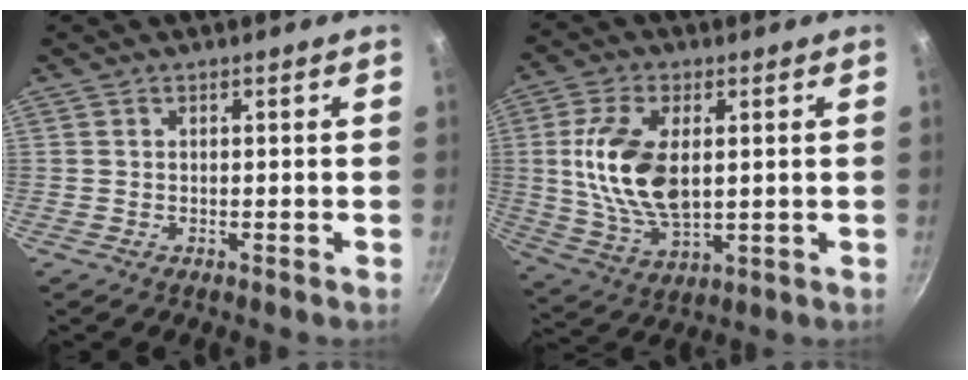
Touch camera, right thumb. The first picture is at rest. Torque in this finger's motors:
{"motor_torque": [0.88, 0.92, 1.54, 0.30, 0.56]}